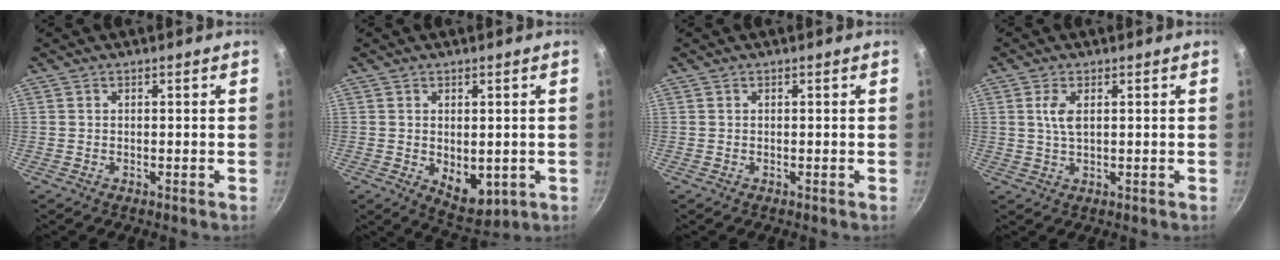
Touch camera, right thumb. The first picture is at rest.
{"total": 7.3, "force": [-0.7, 4.6, 5.6], "torque": [-0.062, -0.016, 0.005]}
{"total": 0.0}
{"total": 5.4, "force": [1.4, 2.5, 4.5], "torque": [-0.092, -0.003, 0.028]}